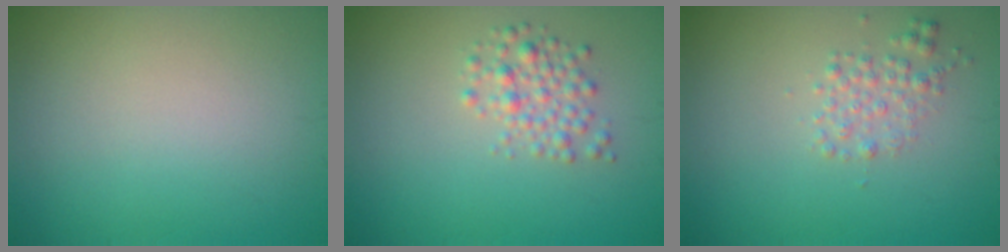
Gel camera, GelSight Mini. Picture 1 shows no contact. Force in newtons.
{"total": 2.3, "press": 2.3, "slide": 0.1}
{"total": 1.7, "press": 1.7, "slide": 0.1}